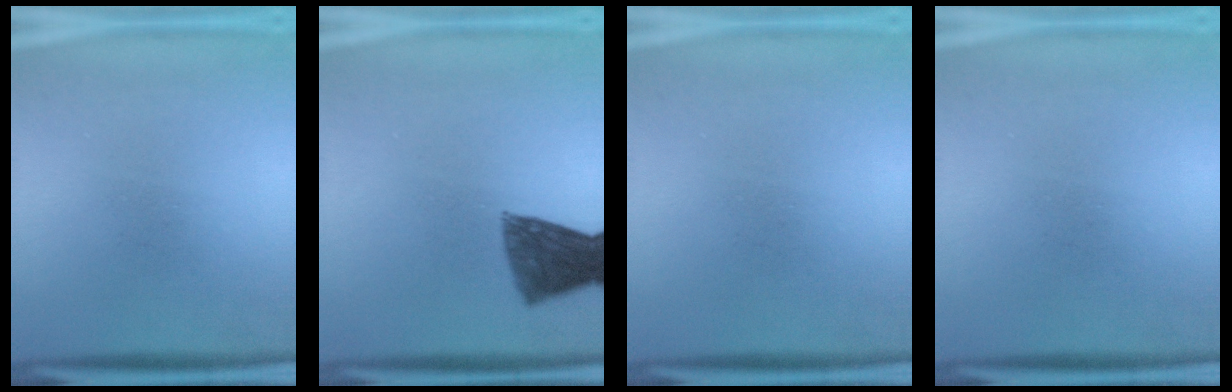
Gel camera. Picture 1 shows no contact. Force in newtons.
{"total": 9.0}
{"total": 0.0}
{"total": 0.0}